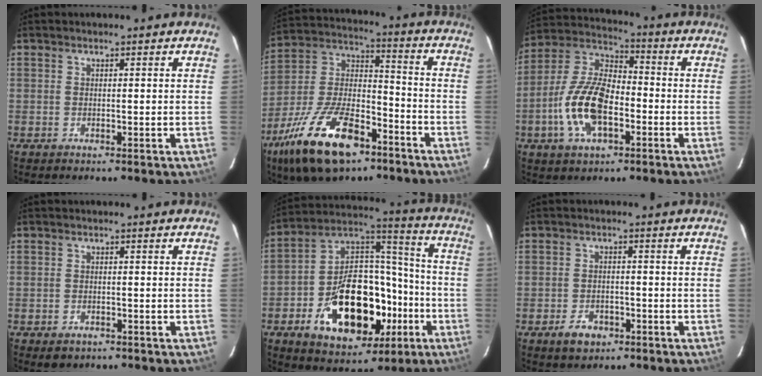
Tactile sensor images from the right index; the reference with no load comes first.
{"total": 21.9, "force": [-12.9, 9.7, 14.8], "torque": [-0.300, -0.009, -0.225]}
{"total": 14.9, "force": [-4.6, 7.5, 12.1], "torque": [-0.254, 0.009, -0.086]}
{"total": 2.8, "force": [-1.8, 2.0, 0.9], "torque": [-0.022, -0.002, -0.022]}
{"total": 25.8, "force": [-9.6, 15.1, 18.5], "torque": [-0.338, 0.038, -0.132]}
{"total": 4.8, "force": [-2.9, 3.2, 2.0], "torque": [-0.047, 0.006, -0.041]}